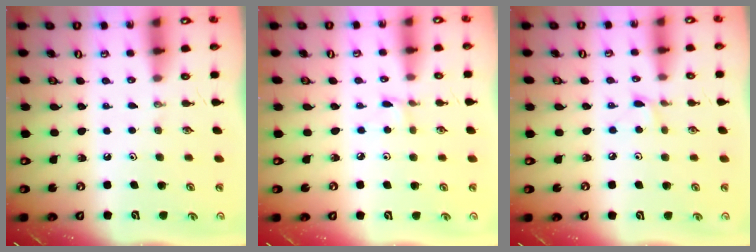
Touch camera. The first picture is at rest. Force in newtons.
{"total": 1.9, "press": 1.9, "slide": 0.2}
{"total": 3.7, "press": 3.7, "slide": 0.5}